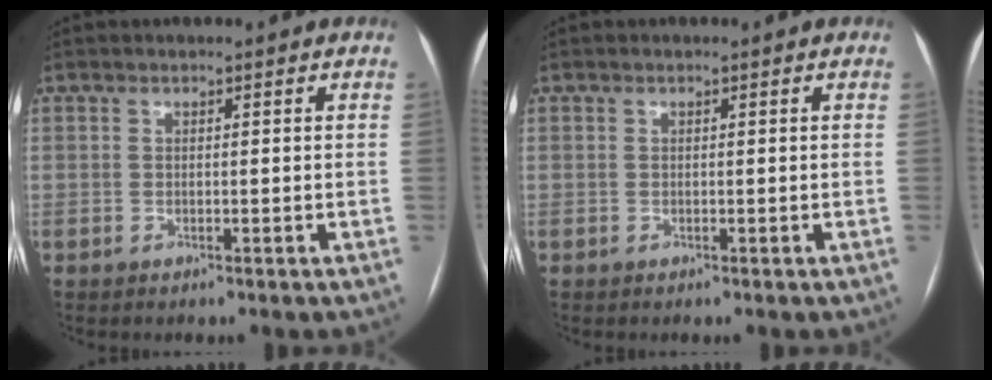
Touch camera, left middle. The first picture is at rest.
{"total": 0.0}